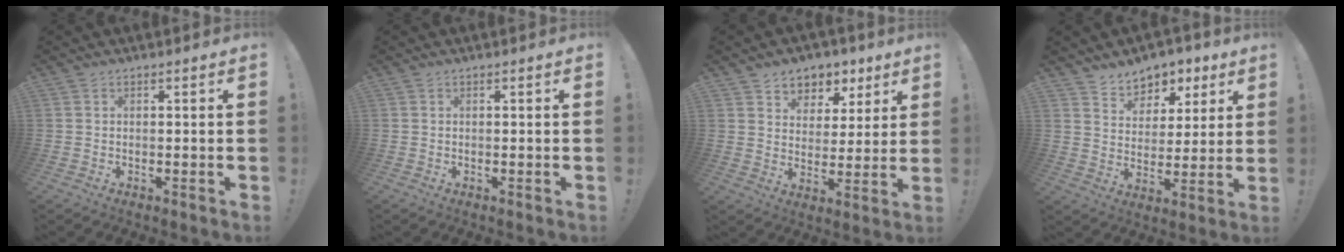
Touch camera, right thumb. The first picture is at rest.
{"total": 0.0}
{"total": 7.2, "force": [4.2, 5.7, 0.9], "torque": [-0.007, -0.033, 0.084]}
{"total": 7.7, "force": [5.4, 5.4, 0.8], "torque": [-0.011, -0.046, 0.106]}